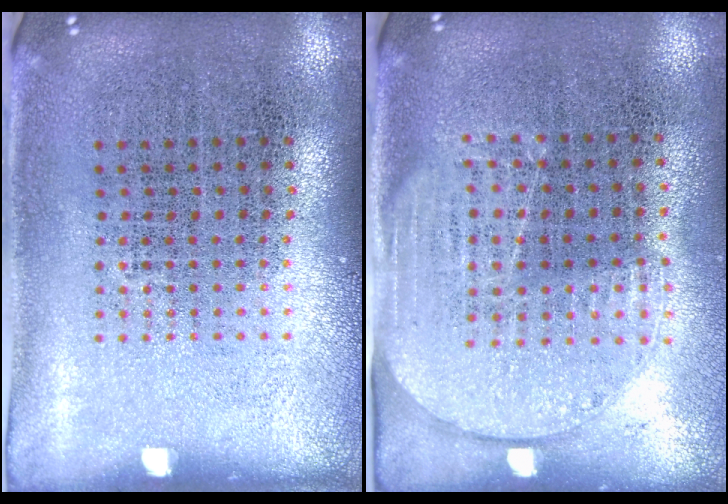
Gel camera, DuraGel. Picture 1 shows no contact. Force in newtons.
{"total": 1.7, "press": 1.4, "slide": 0.8}